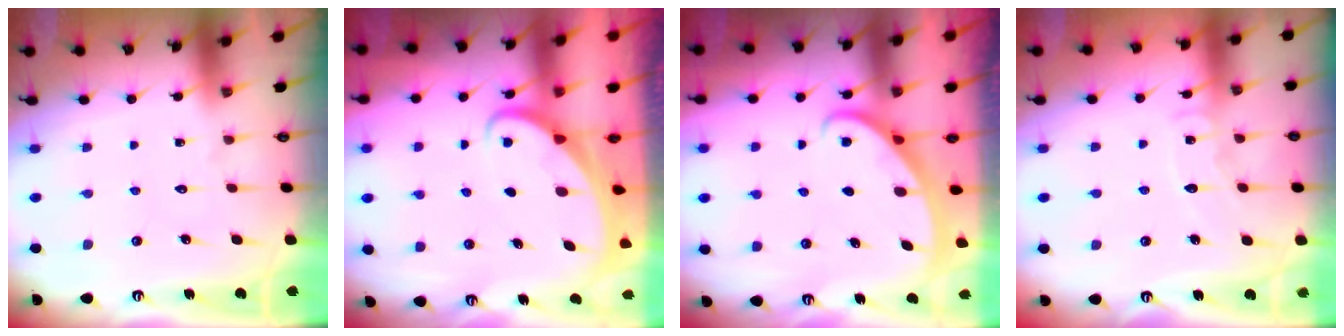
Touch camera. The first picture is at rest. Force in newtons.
{"total": 2.9, "press": 2.9, "slide": 0.3}
{"total": 2.8, "press": 2.8, "slide": 0.1}
{"total": 6.5, "press": 6.5, "slide": 0.6}